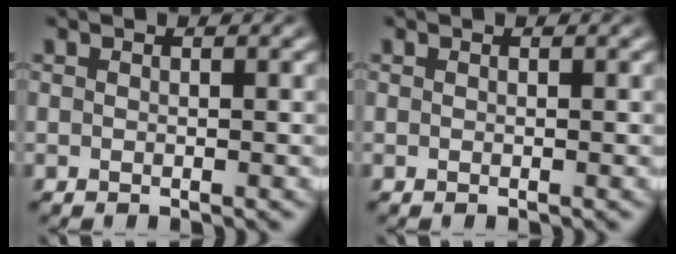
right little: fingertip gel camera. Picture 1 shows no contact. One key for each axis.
{"total": 0.0}